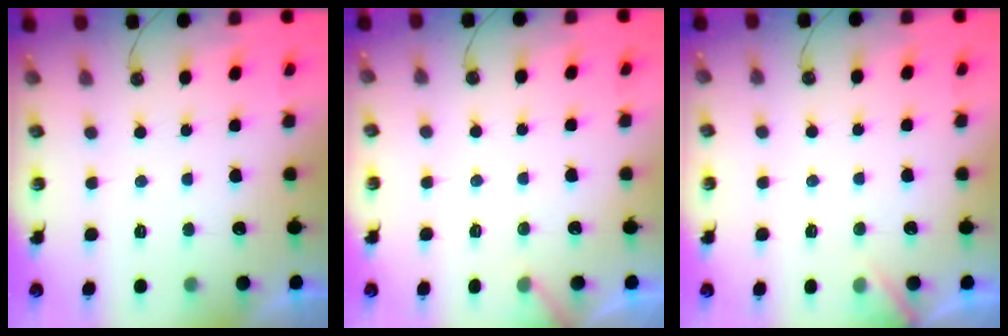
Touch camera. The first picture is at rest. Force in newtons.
{"total": 3.6, "press": 3.5, "slide": 0.4}
{"total": 4.7, "press": 4.7, "slide": 0.6}